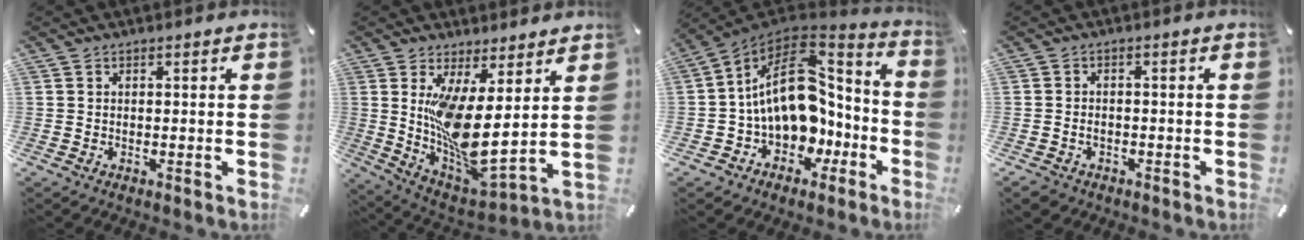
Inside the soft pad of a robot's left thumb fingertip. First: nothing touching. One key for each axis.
{"total": 12.9, "fx": 3.0, "fy": 4.0, "fz": 11.8, "tx": -0.238, "ty": -0.062, "tz": 0.058}
{"total": 18.8, "fx": 1.7, "fy": 13.8, "fz": 12.6, "tx": -0.209, "ty": -0.022, "tz": 0.037}
{"total": 2.6, "fx": -1.2, "fy": 2.0, "fz": 1.1, "tx": -0.027, "ty": 0.002, "tz": -0.027}